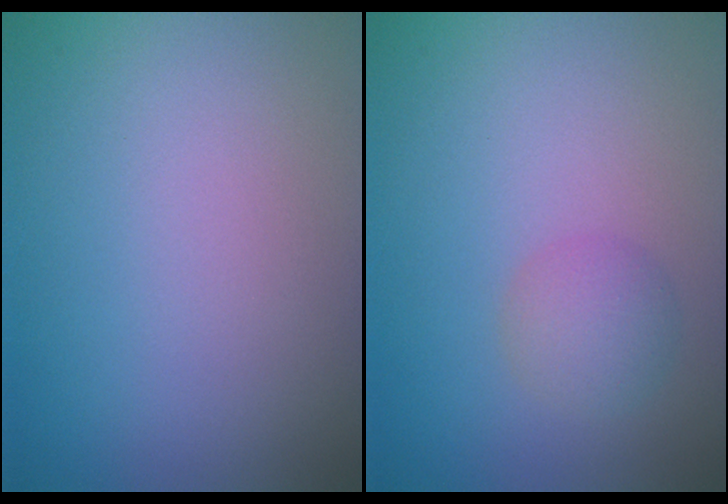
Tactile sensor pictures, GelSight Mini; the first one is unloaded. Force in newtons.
{"total": 2.1, "press": 2.1, "slide": 0.1}